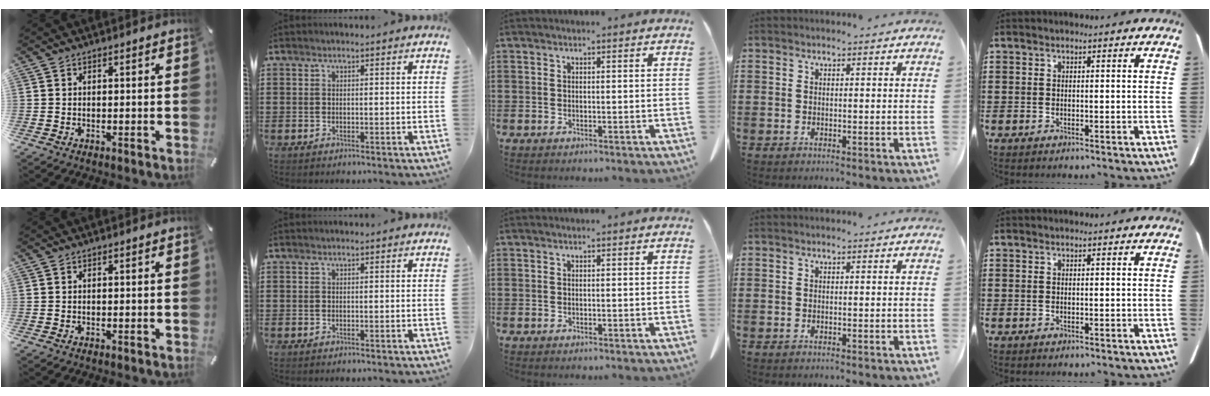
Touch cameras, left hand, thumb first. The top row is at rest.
{}